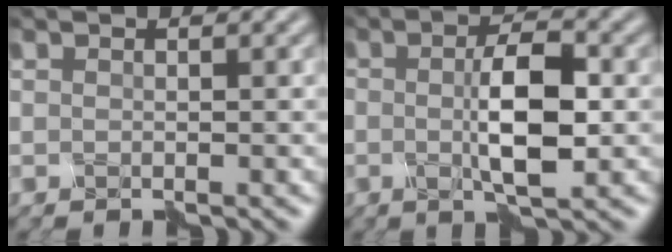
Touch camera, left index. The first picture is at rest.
{"total": 4.8, "force": [-0.5, 1.2, 4.6], "torque": [-0.099, -0.002, -0.006]}